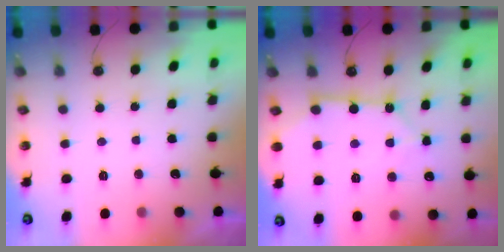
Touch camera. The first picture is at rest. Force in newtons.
{"total": 11.4, "press": 11.3, "slide": 1.0}